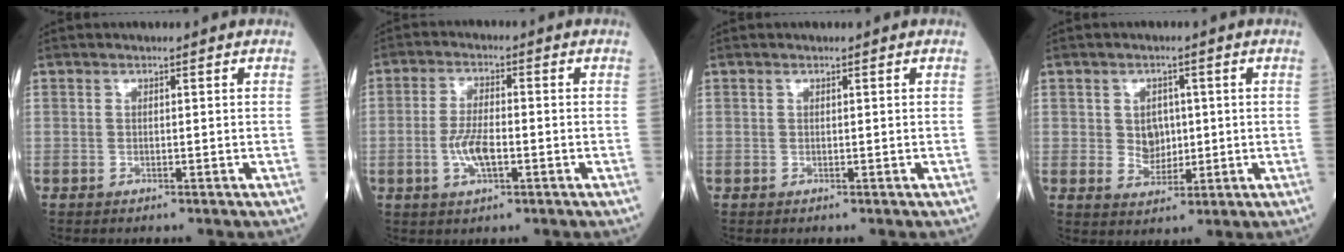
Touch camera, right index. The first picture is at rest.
{"total": 5.5, "force": [-1.5, 1.7, 5.0], "torque": [-0.103, -0.001, -0.029]}
{"total": 0.0}
{"total": 4.0, "force": [0.4, 3.2, 2.4], "torque": [-0.031, 0.004, 0.014]}